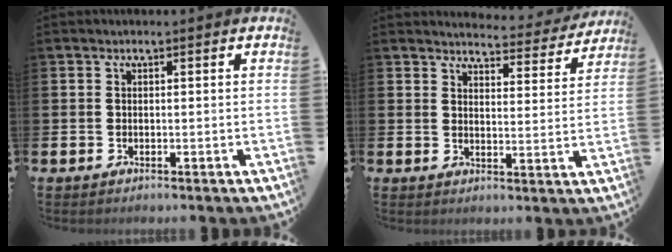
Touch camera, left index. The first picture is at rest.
{"total": 4.1, "force": [4.0, 0.8, 0.3], "torque": [-0.008, -0.035, 0.064]}